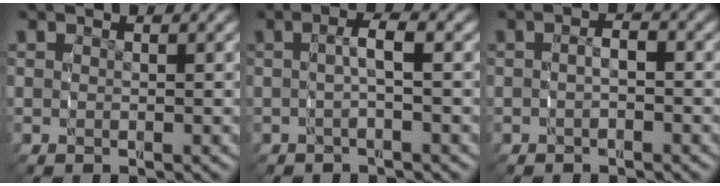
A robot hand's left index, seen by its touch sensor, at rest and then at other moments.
{"total": 2.5, "force": [-0.3, 0.8, 2.4], "torque": [-0.048, 0.007, -0.011]}
{"total": 1.8, "force": [-0.8, 1.0, 1.3], "torque": [-0.024, -0.002, -0.016]}